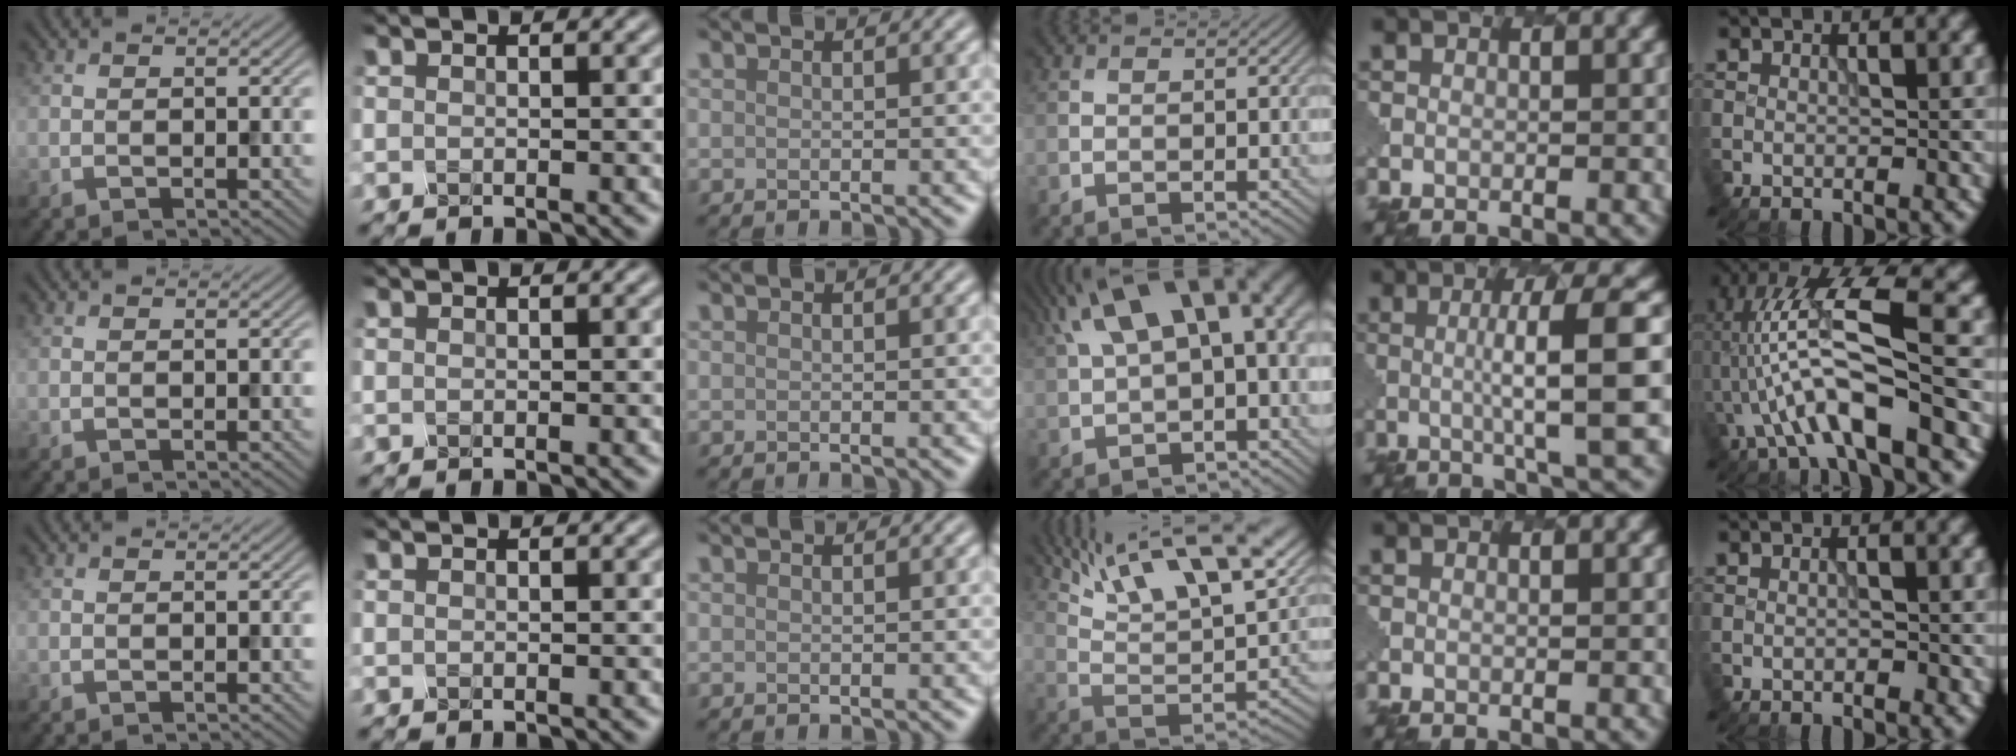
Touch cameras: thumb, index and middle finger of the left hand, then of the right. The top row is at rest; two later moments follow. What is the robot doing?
{"motion": "dispense", "object": "oil cruet"}